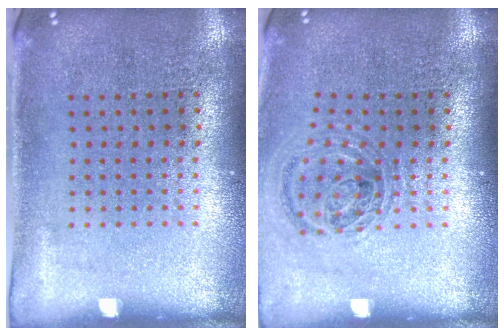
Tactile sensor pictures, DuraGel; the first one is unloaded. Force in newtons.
{"total": 0.9, "press": 0.9, "slide": 0.3}